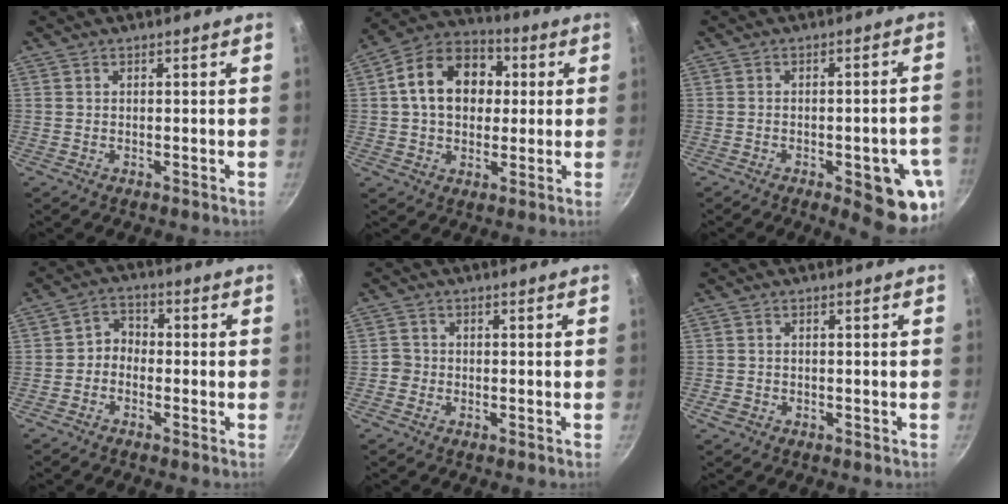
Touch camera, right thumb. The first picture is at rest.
{"total": 15.2, "force": [2.3, 11.4, 9.8], "torque": [-0.130, 0.026, 0.021]}
{"total": 12.8, "force": [-4.7, 4.3, 11.1], "torque": [-0.105, 0.013, -0.057]}
{"total": 3.4, "force": [-1.3, 2.7, 1.6], "torque": [-0.012, 0.023, -0.035]}
{"total": 1.9, "force": [-0.6, 1.7, 0.2], "torque": [0.007, 0.009, -0.012]}
{"total": 1.6, "force": [-0.7, 1.3, 0.8], "torque": [-0.015, 0.001, -0.009]}